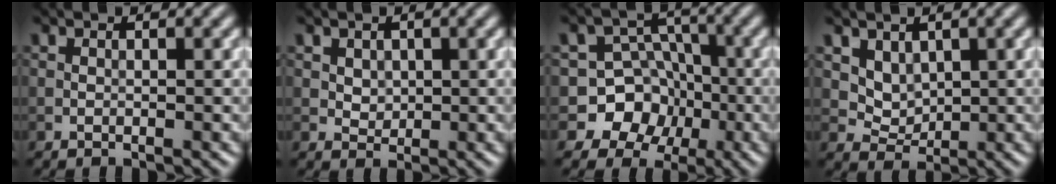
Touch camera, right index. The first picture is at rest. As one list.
[{"total": 1.3, "force": [0.4, 1.1, 0.5], "torque": [-0.012, -0.005, 0.012]}, {"total": 7.9, "force": [-3.0, 7.2, 1.4], "torque": [0.002, 0.007, -0.075]}, {"total": 2.8, "force": [1.3, 2.1, 1.3], "torque": [-0.032, -0.018, 0.044]}]